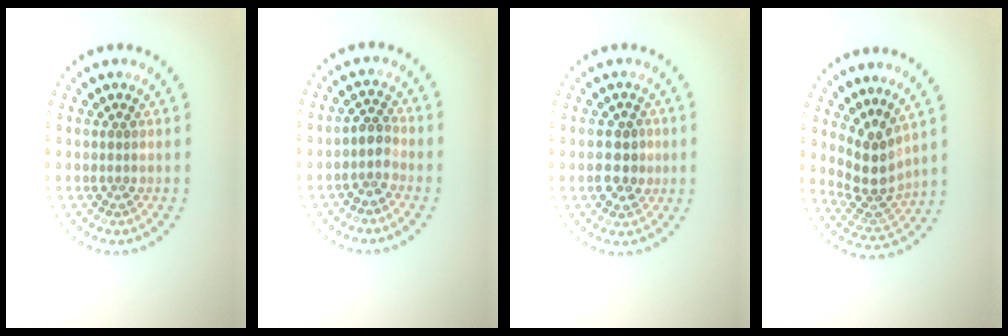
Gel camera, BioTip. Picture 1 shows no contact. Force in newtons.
{"total": 1.9, "press": 1.6, "slide": 1.2}
{"total": 2.9, "press": 2.9, "slide": 0.4}
{"total": 3.6, "press": 2.7, "slide": 2.4}